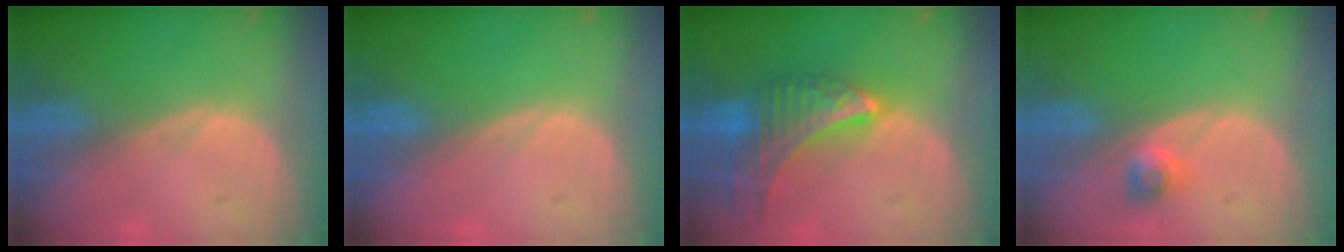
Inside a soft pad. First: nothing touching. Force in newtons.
{"total": 0.0}
{"total": 9.1, "press": 8.1, "slide": 4.2}
{"total": 2.4, "press": 2.0, "slide": 1.3}